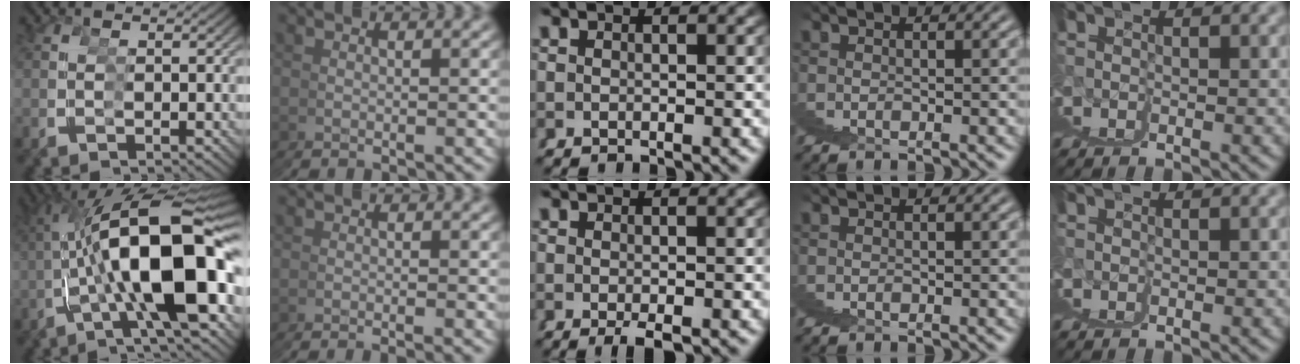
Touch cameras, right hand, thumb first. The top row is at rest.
{"thumb": {"total": 20.9, "force": [0.5, 10.6, 18.1], "torque": [-0.291, -0.011, 0.026]}, "index": {"total": 1.2, "force": [-0.4, -1.0, -0.3], "torque": [0.002, 0.008, -0.012]}, "middle": {"total": 2.1, "force": [-1.0, 0.9, 1.6], "torque": [-0.026, 0.000, -0.017]}}